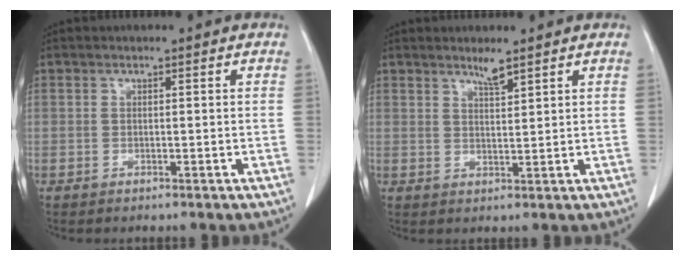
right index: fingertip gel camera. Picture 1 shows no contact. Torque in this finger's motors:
{"motor_torque": [0.04, 0.12, 0.01, 0.01]}